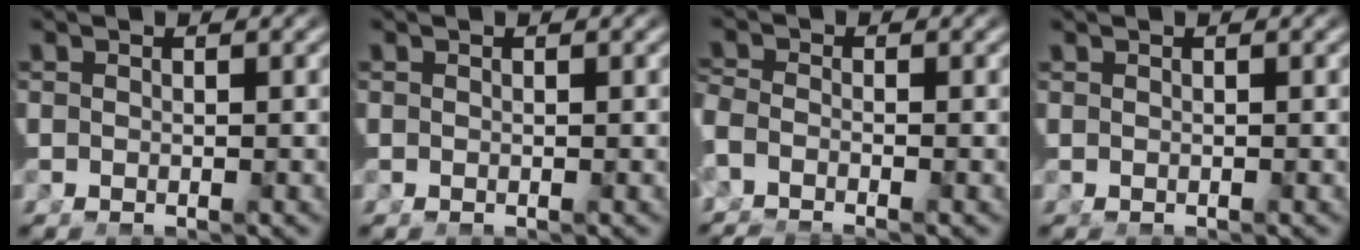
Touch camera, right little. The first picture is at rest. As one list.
[{"total": 0.0}, {"total": 2.8, "force": [-2.5, 0.8, 1.0], "torque": [-0.025, -0.014, -0.038]}, {"total": 0.0}]